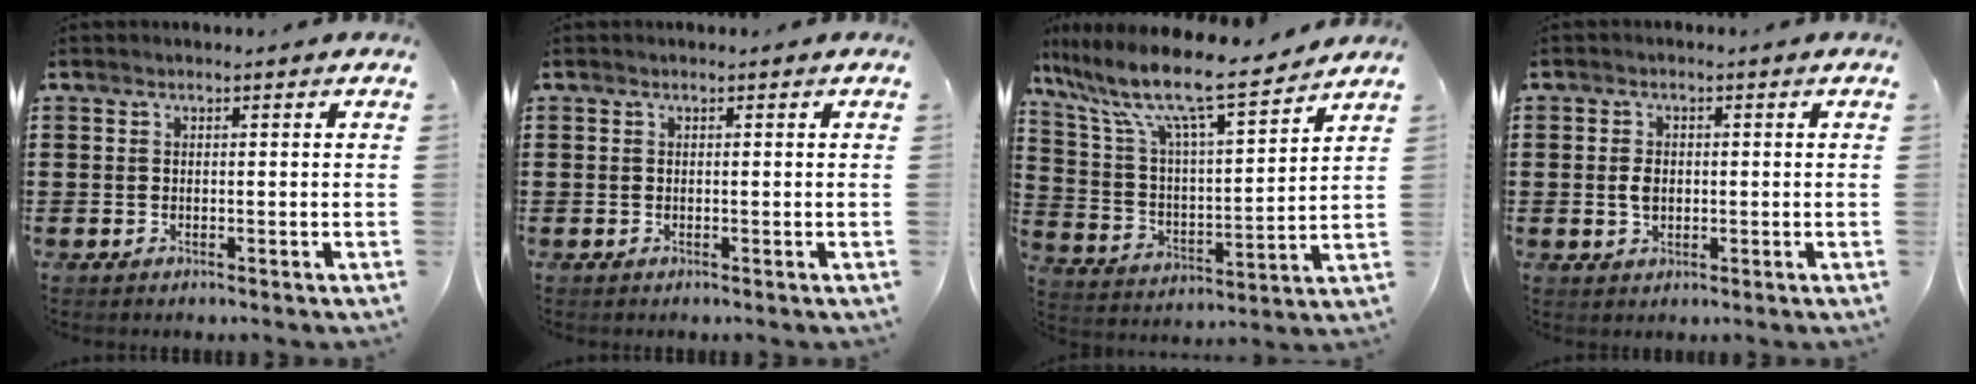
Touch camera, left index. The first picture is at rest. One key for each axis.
{"total": 0.0}
{"total": 10.3, "fx": 8.6, "fy": 0.7, "fz": 5.6, "tx": -0.143, "ty": -0.058, "tz": 0.141}
{"total": 2.5, "fx": 0.0, "fy": 1.7, "fz": 1.9, "tx": -0.039, "ty": 0.004, "tz": -0.001}